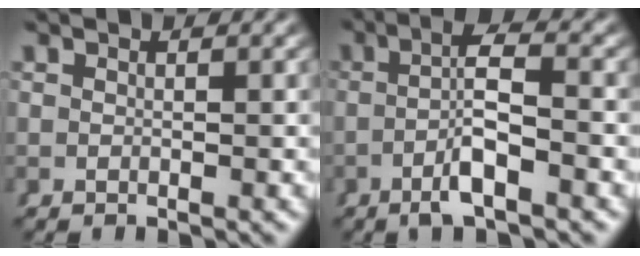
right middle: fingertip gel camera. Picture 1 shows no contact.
{"total": 4.4, "force": [-0.6, 0.6, 4.3], "torque": [-0.062, 0.008, -0.012]}